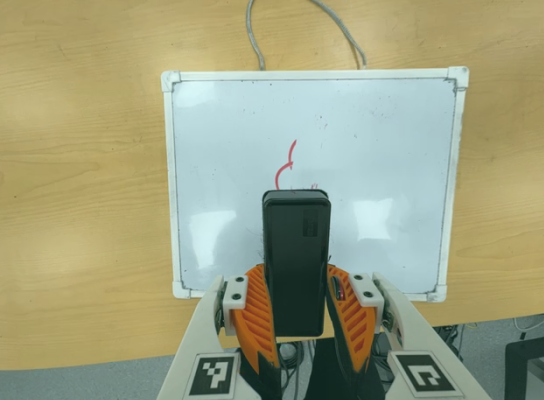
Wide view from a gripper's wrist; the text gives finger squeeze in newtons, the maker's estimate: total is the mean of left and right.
{"total": 7.6, "left": 6.1, "right": 9.1}